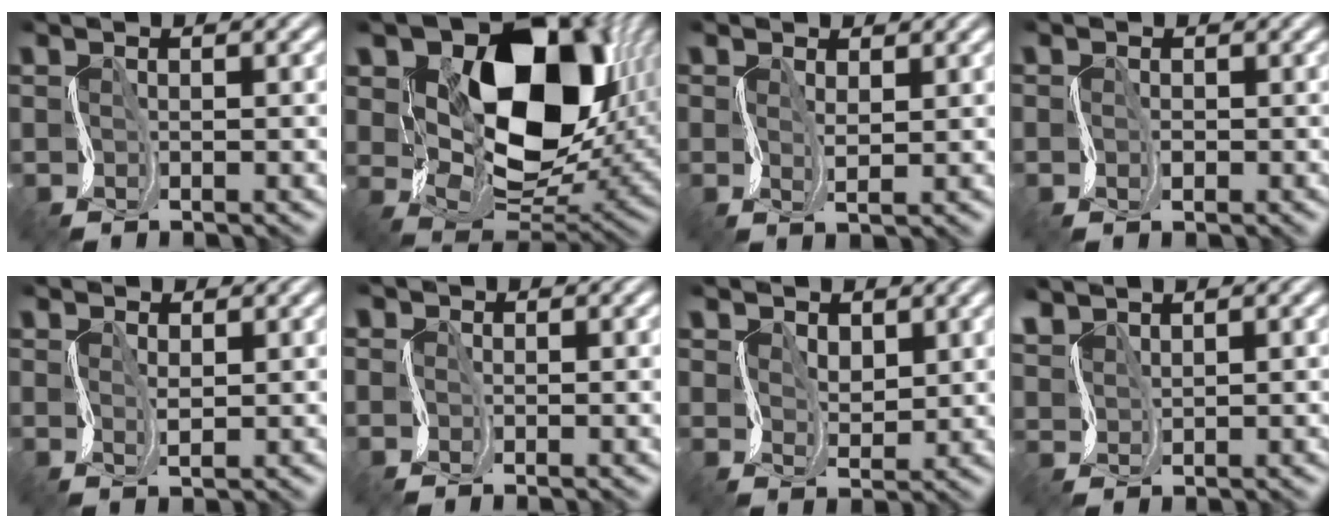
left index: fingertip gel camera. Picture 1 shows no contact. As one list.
[{"total": 13.9, "force": [4.1, 9.3, 9.4], "torque": [-0.145, -0.003, 0.079]}, {"total": 1.4, "force": [0.7, 0.9, 0.8], "torque": [-0.027, 0.007, 0.010]}, {"total": 1.1, "force": [-0.1, 1.1, 0.2], "torque": [-0.001, 0.005, -0.005]}, {"total": 1.1, "force": [0.6, 0.8, 0.4], "torque": [-0.020, 0.008, 0.008]}, {"total": 3.0, "force": [0.4, 2.6, 1.4], "torque": [-0.020, 0.011, -0.022]}, {"total": 3.8, "force": [2.1, 2.7, 1.7], "torque": [-0.047, 0.017, 0.022]}, {"total": 2.1, "force": [1.9, 0.0, -0.9], "torque": [-0.001, 0.010, 0.041]}]